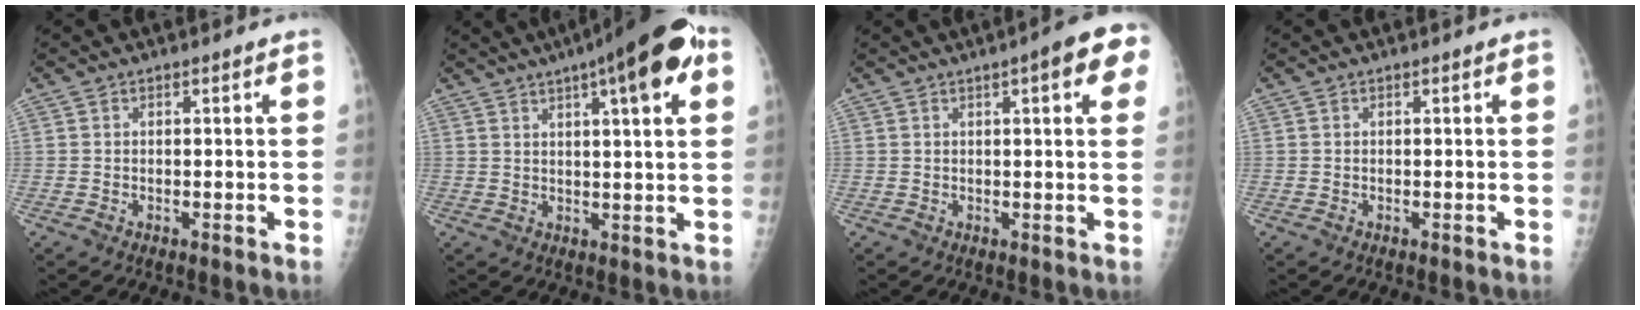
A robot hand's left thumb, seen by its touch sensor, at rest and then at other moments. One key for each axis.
{"total": 15.0, "fx": 7.1, "fy": 3.7, "fz": 12.7, "tx": -0.163, "ty": 0.006, "tz": 0.094}
{"total": 7.8, "fx": 3.3, "fy": 1.6, "fz": 6.9, "tx": -0.071, "ty": 0.002, "tz": 0.033}
{"total": 0.0}